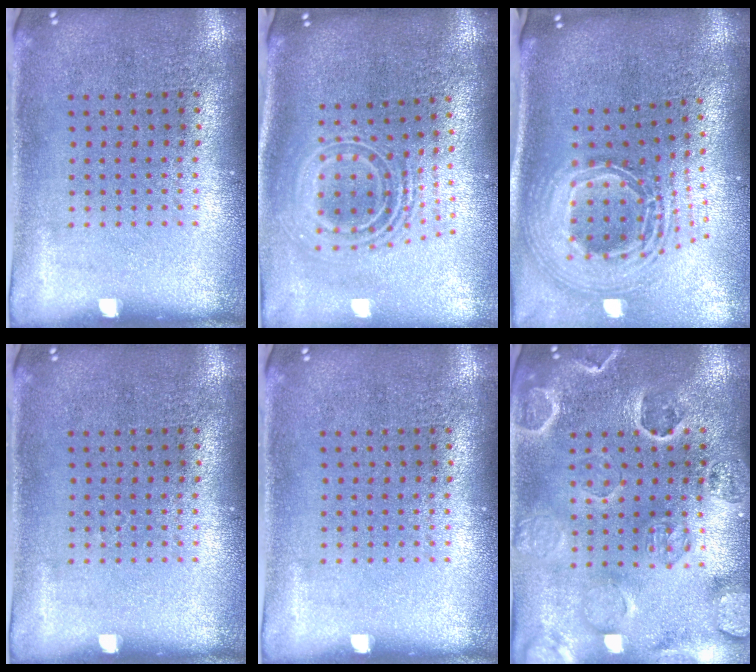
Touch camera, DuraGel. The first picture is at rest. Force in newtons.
{"total": 2.3, "press": 1.7, "slide": 1.6}
{"total": 2.9, "press": 2.0, "slide": 2.1}
{"total": 0.0}
{"total": 0.0}
{"total": 2.8, "press": 2.7, "slide": 0.8}